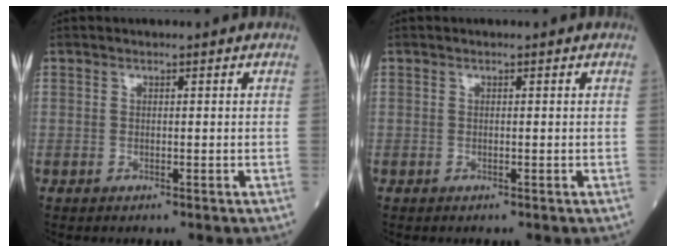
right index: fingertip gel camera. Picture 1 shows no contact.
{"total": 0.0}